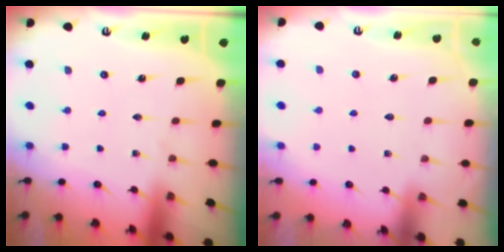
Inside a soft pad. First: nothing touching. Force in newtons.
{"total": 1.0, "press": 1.0, "slide": 0.0}